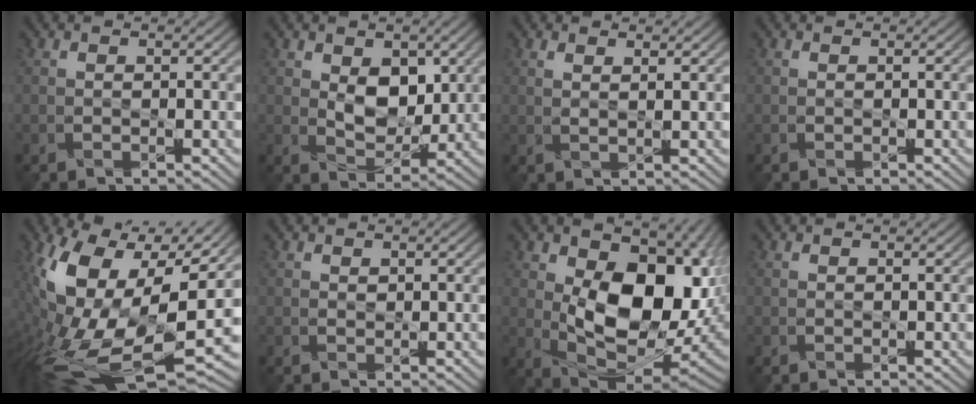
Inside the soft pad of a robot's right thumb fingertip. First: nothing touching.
{"total": 5.3, "force": [1.8, 3.4, 3.6], "torque": [-0.070, -0.007, 0.026]}
{"total": 1.8, "force": [1.5, 0.3, 0.9], "torque": [-0.013, -0.003, 0.024]}
{"total": 0.0}
{"total": 18.7, "force": [-0.2, 10.6, 15.4], "torque": [-0.334, -0.062, 0.026]}
{"total": 0.5, "force": [0.4, 0.3, 0.0], "torque": [0.001, -0.002, 0.005]}
{"total": 16.4, "force": [1.9, 10.1, 12.8], "torque": [-0.189, -0.017, 0.041]}
{"total": 0.0}